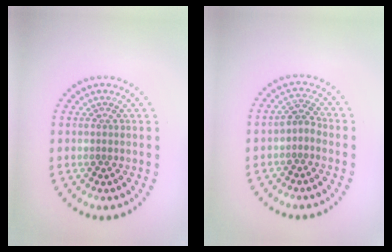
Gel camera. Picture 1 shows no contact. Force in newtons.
{"total": 1.4, "press": 1.2, "slide": 0.8}